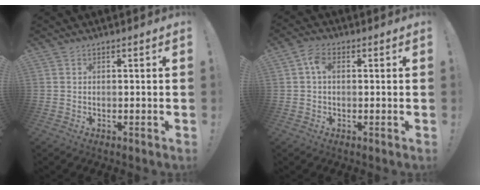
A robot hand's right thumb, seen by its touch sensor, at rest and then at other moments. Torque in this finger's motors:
{"motor_torque": [-0.03, -0.27, 0.10, 0.08, 0.06]}